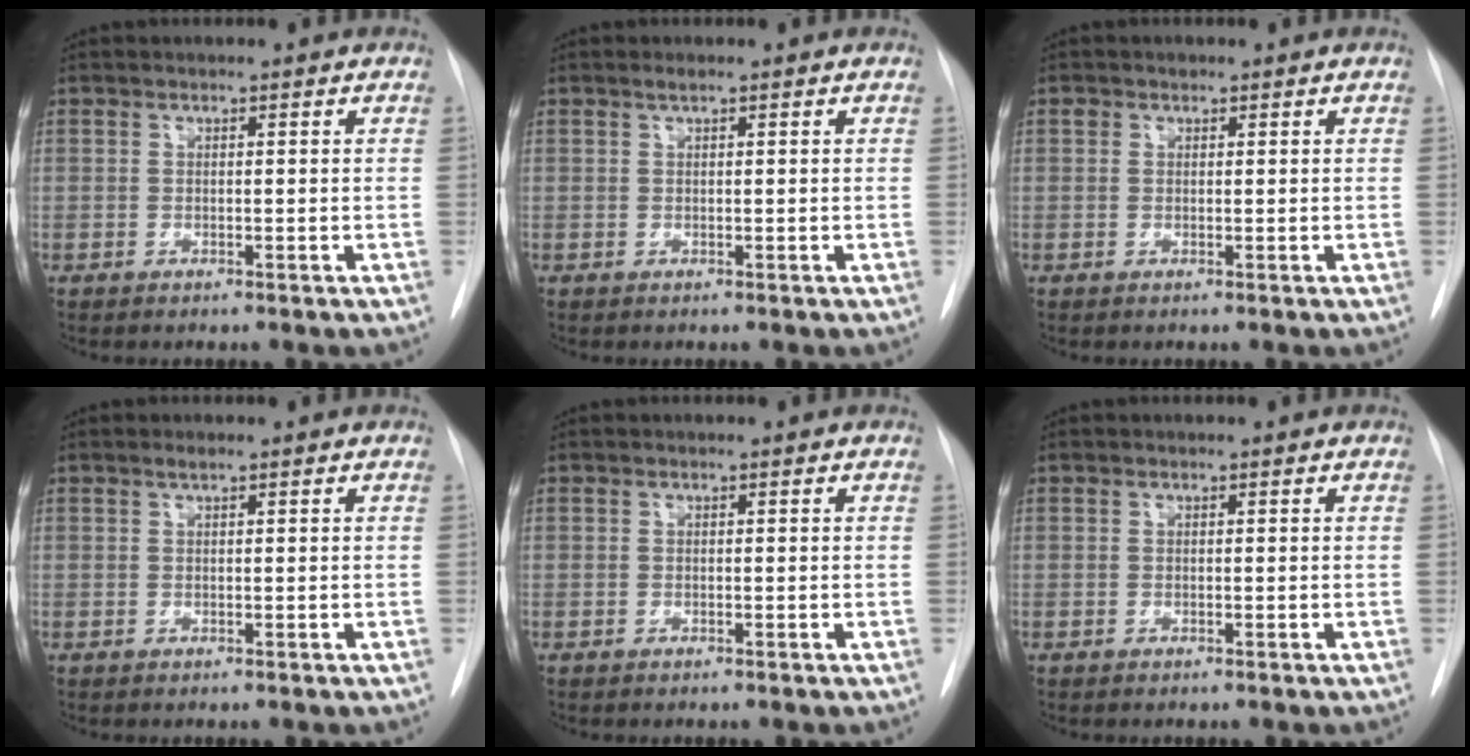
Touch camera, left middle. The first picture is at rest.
{"total": 0.6, "force": [0.5, 0.0, 0.4], "torque": [-0.010, 0.002, 0.009]}
{"total": 0.9, "force": [0.5, 0.7, 0.1], "torque": [0.002, 0.006, 0.005]}
{"total": 0.7, "force": [0.5, 0.0, 0.4], "torque": [-0.010, 0.001, 0.011]}
{"total": 0.0}
{"total": 0.0}